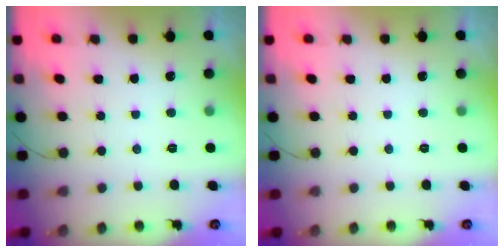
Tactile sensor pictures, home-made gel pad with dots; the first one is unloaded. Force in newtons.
{"total": 0.0}